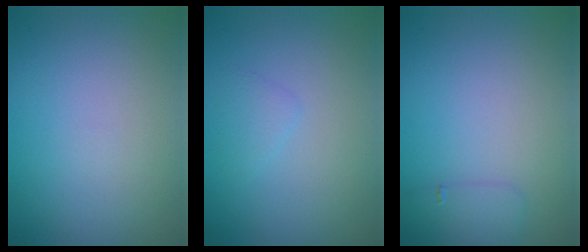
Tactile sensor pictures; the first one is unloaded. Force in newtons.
{"total": 1.0, "press": 1.0, "slide": 0.1}
{"total": 1.4, "press": 1.4, "slide": 0.0}